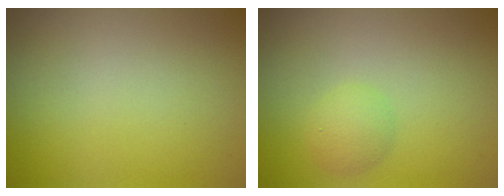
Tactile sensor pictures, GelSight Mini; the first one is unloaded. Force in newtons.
{"total": 1.8, "press": 1.8, "slide": 0.1}